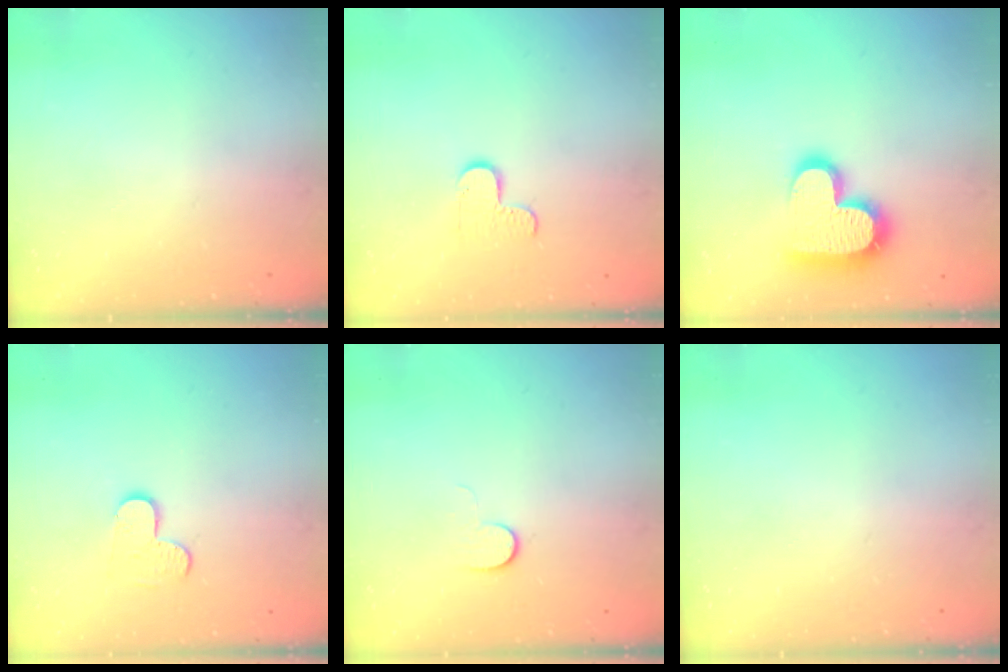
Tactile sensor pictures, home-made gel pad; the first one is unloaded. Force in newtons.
{"total": 5.7, "press": 5.7, "slide": 0.5}
{"total": 17.7, "press": 17.6, "slide": 1.3}
{"total": 4.2, "press": 4.2, "slide": 0.4}
{"total": 4.8, "press": 4.7, "slide": 0.5}
{"total": 0.0}